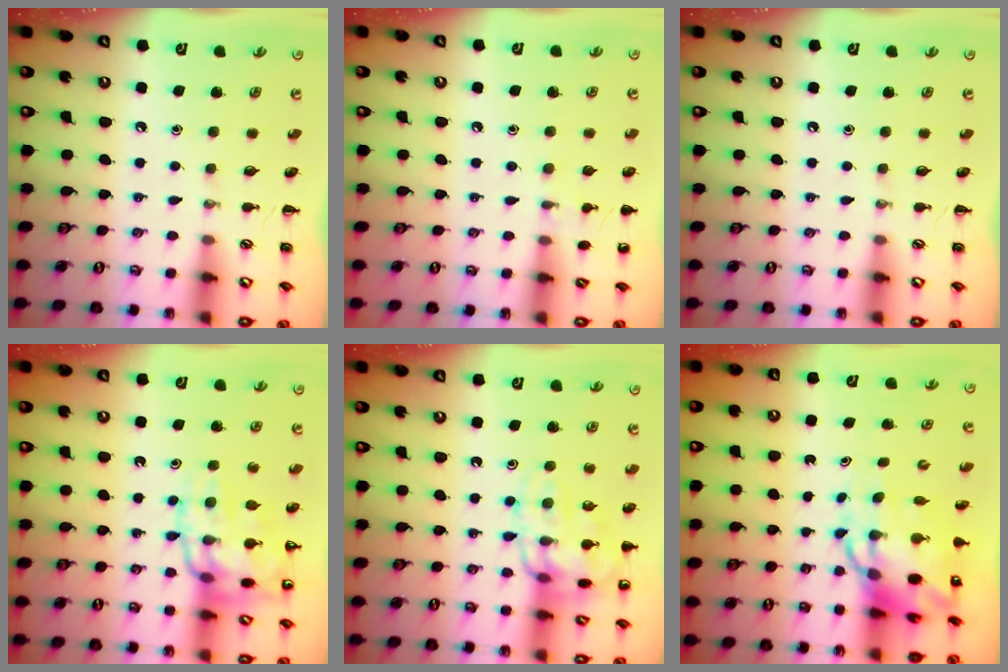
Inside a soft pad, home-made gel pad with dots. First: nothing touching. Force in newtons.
{"total": 5.6, "press": 5.3, "slide": 1.6}
{"total": 0.0}
{"total": 16.1, "press": 16.0, "slide": 2.0}
{"total": 15.5, "press": 15.5, "slide": 0.2}
{"total": 10.0, "press": 9.7, "slide": 2.5}